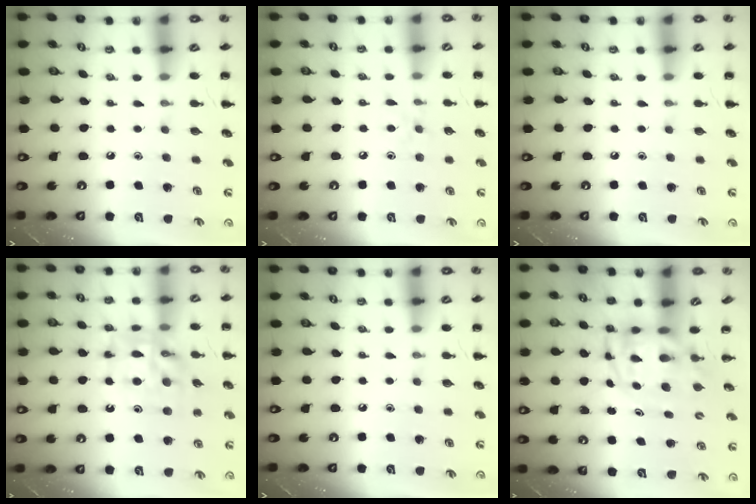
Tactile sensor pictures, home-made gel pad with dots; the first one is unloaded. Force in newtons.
{"total": 4.8, "press": 4.5, "slide": 1.7}
{"total": 0.0}
{"total": 13.6, "press": 13.0, "slide": 3.8}
{"total": 0.0}
{"total": 4.6, "press": 4.5, "slide": 0.9}